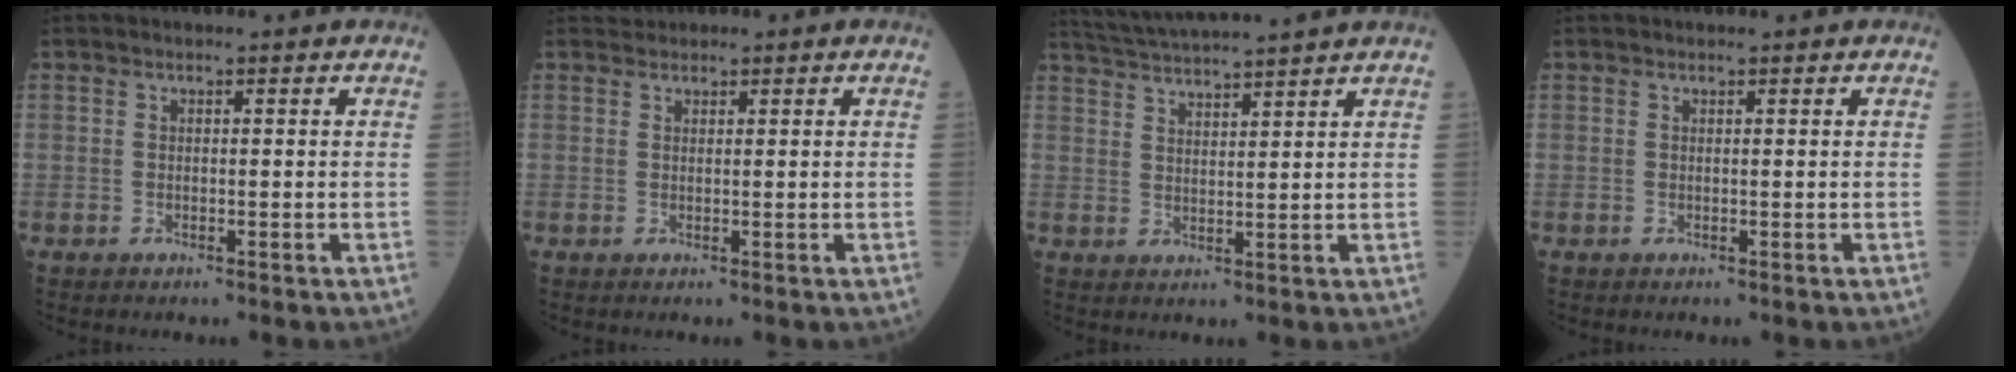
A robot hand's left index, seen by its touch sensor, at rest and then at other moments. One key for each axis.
{"total": 1.0, "fx": 0.9, "fy": 0.3, "fz": -0.2, "tx": -0.004, "ty": 0.011, "tz": 0.015}
{"total": 10.7, "fx": 9.9, "fy": -1.5, "fz": 3.8, "tx": -0.076, "ty": 0.020, "tz": 0.155}
{"total": 0.0}